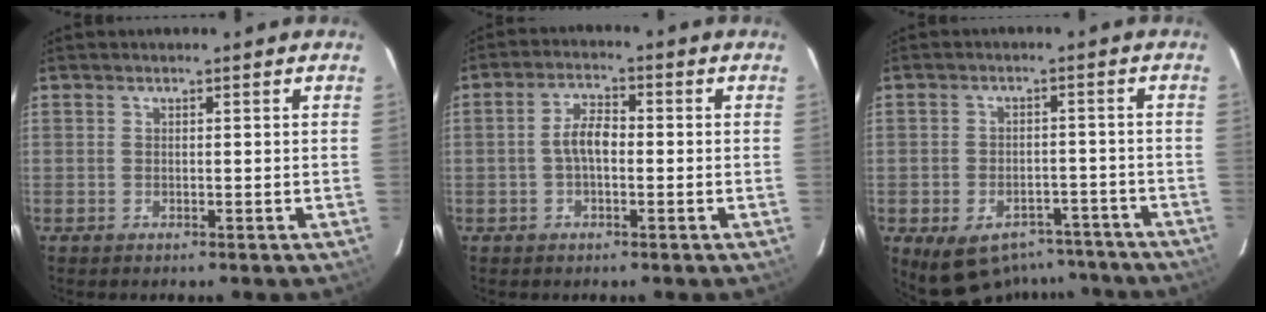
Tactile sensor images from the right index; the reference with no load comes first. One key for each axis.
{"total": 4.5, "fx": -0.7, "fy": 2.2, "fz": 3.9, "tx": -0.077, "ty": 0.010, "tz": -0.012}
{"total": 11.9, "fx": -8.6, "fy": 7.1, "fz": 4.2, "tx": -0.088, "ty": 0.014, "tz": -0.095}